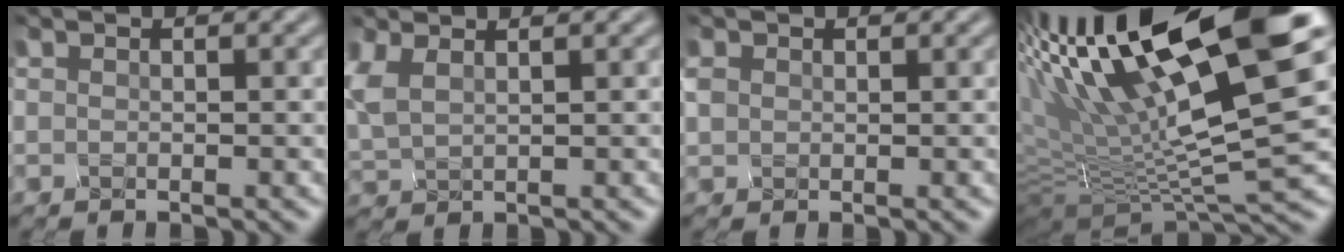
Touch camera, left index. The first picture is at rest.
{"total": 2.6, "force": [1.1, 1.2, 2.1], "torque": [-0.085, 0.011, 0.041]}
{"total": 0.7, "force": [-0.2, -0.1, -0.7], "torque": [-0.010, -0.004, 0.023]}
{"total": 16.5, "force": [3.7, 4.3, 15.6], "torque": [-0.284, 0.000, 0.086]}